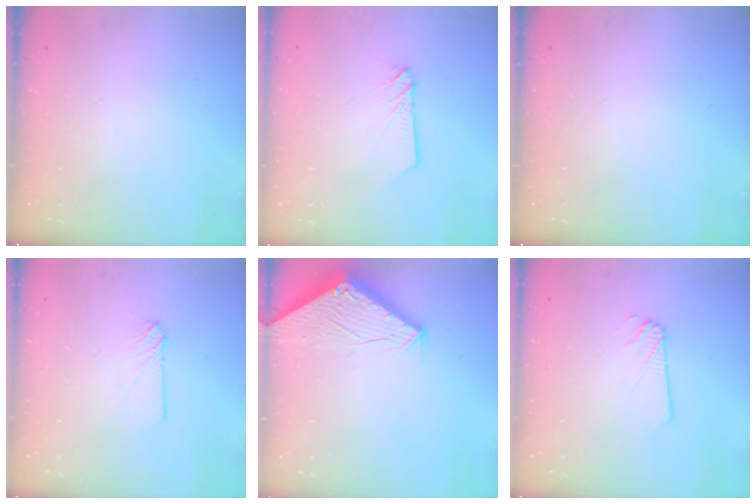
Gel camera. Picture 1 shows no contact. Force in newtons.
{"total": 3.2, "press": 3.2, "slide": 0.4}
{"total": 0.0}
{"total": 4.0, "press": 3.9, "slide": 0.6}
{"total": 2.9, "press": 2.9, "slide": 0.2}
{"total": 1.3, "press": 1.3, "slide": 0.1}